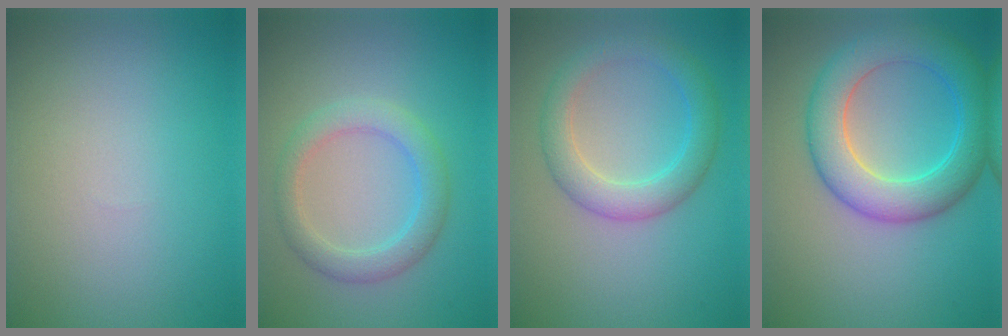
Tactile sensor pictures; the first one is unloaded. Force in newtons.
{"total": 3.4, "press": 3.4, "slide": 0.0}
{"total": 3.9, "press": 3.9, "slide": 0.1}
{"total": 6.8, "press": 6.8, "slide": 0.0}